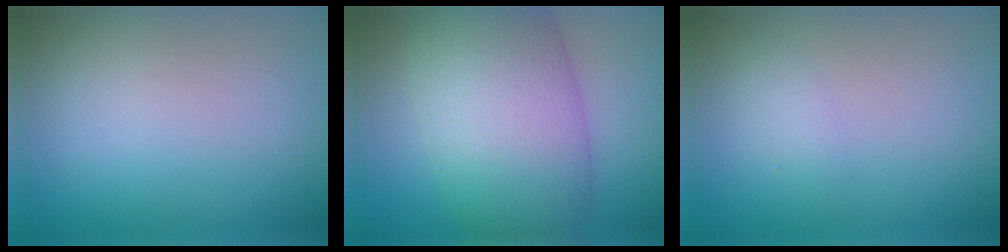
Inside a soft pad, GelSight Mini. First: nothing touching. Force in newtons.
{"total": 10.8, "press": 10.8, "slide": 0.2}
{"total": 1.0, "press": 1.0, "slide": 0.1}